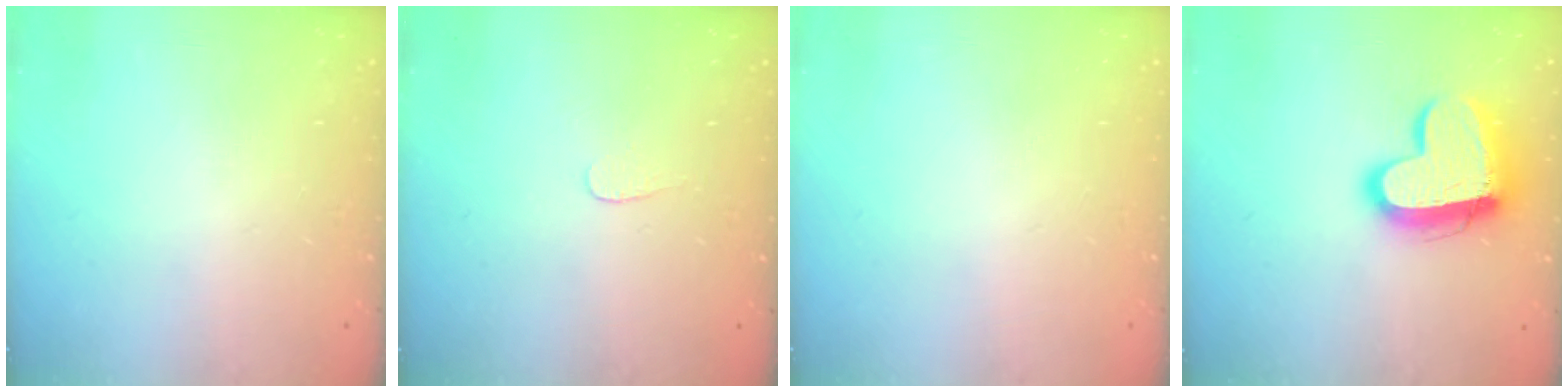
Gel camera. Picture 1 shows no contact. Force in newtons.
{"total": 3.0, "press": 3.0, "slide": 0.2}
{"total": 0.0}
{"total": 16.7, "press": 16.6, "slide": 1.4}